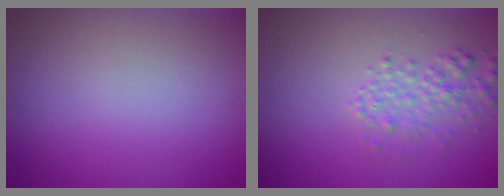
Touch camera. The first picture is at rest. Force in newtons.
{"total": 2.2, "press": 2.2, "slide": 0.0}